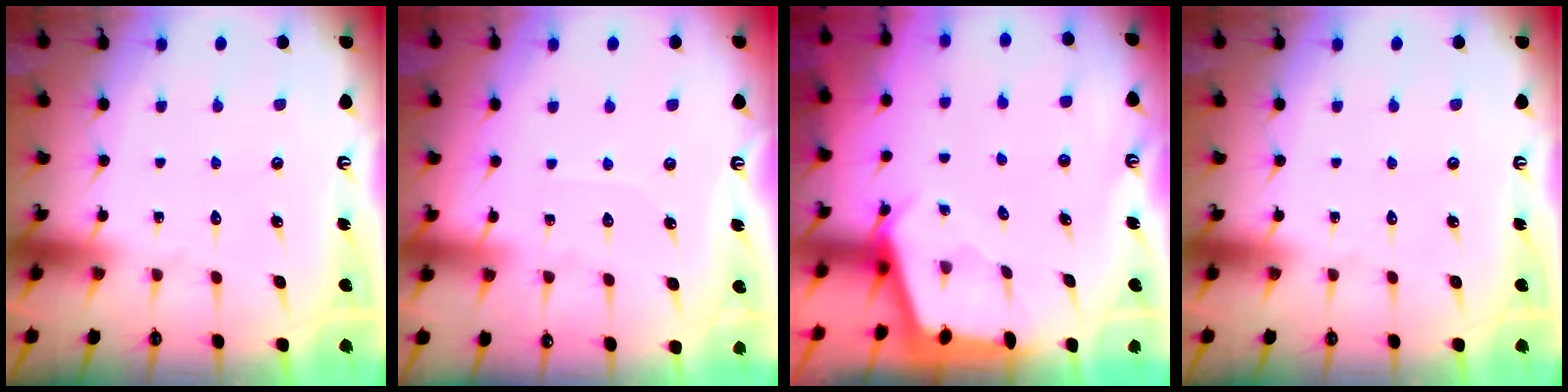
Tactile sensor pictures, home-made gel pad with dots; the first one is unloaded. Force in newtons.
{"total": 2.2, "press": 2.2, "slide": 0.4}
{"total": 2.4, "press": 2.4, "slide": 0.3}
{"total": 0.0}